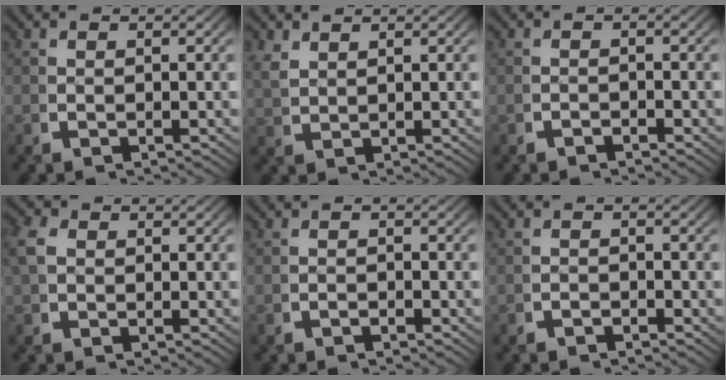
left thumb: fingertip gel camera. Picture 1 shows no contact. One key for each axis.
{"total": 2.1, "fx": 1.8, "fy": 0.7, "fz": 0.7, "tx": -0.016, "ty": 0.001, "tz": 0.048}
{"total": 0.9, "fx": -0.9, "fy": 0.1, "fz": 0.0, "tx": -0.001, "ty": -0.004, "tz": -0.015}
{"total": 2.2, "fx": 0.6, "fy": 1.7, "fz": 1.2, "tx": -0.039, "ty": -0.006, "tz": 0.014}
{"total": 0.6, "fx": -0.6, "fy": 0.1, "fz": 0.1, "tx": -0.004, "ty": -0.001, "tz": -0.011}
{"total": 0.9, "fx": -0.9, "fy": 0.1, "fz": 0.0, "tx": -0.001, "ty": -0.005, "tz": -0.014}